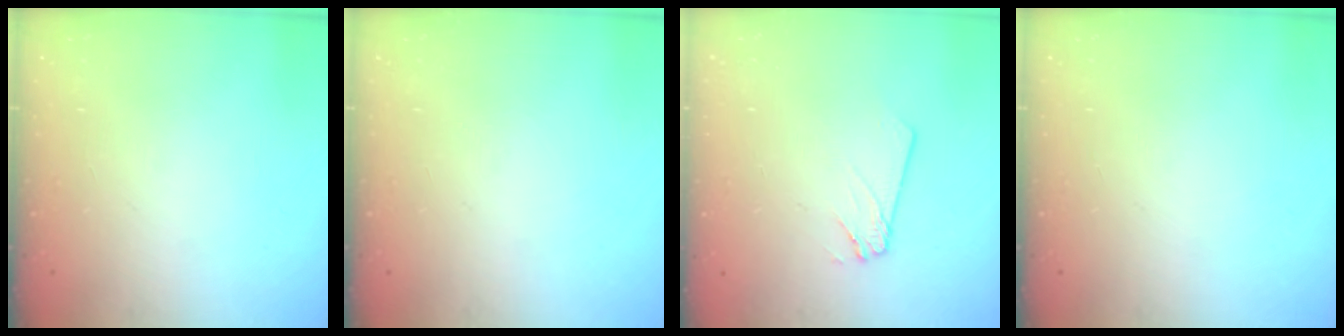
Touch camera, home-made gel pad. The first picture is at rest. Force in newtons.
{"total": 0.0}
{"total": 2.4, "press": 2.4, "slide": 0.2}
{"total": 0.0}